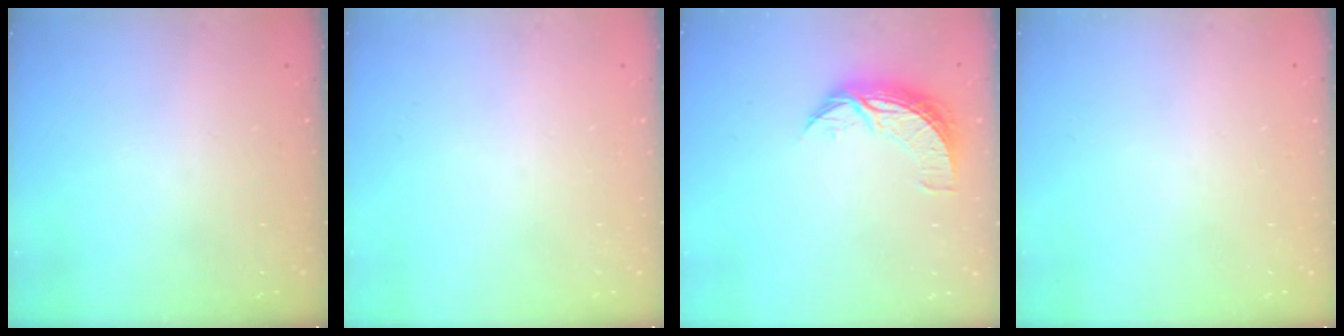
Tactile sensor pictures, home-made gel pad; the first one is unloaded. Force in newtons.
{"total": 0.0}
{"total": 8.8, "press": 8.8, "slide": 0.5}
{"total": 0.0}